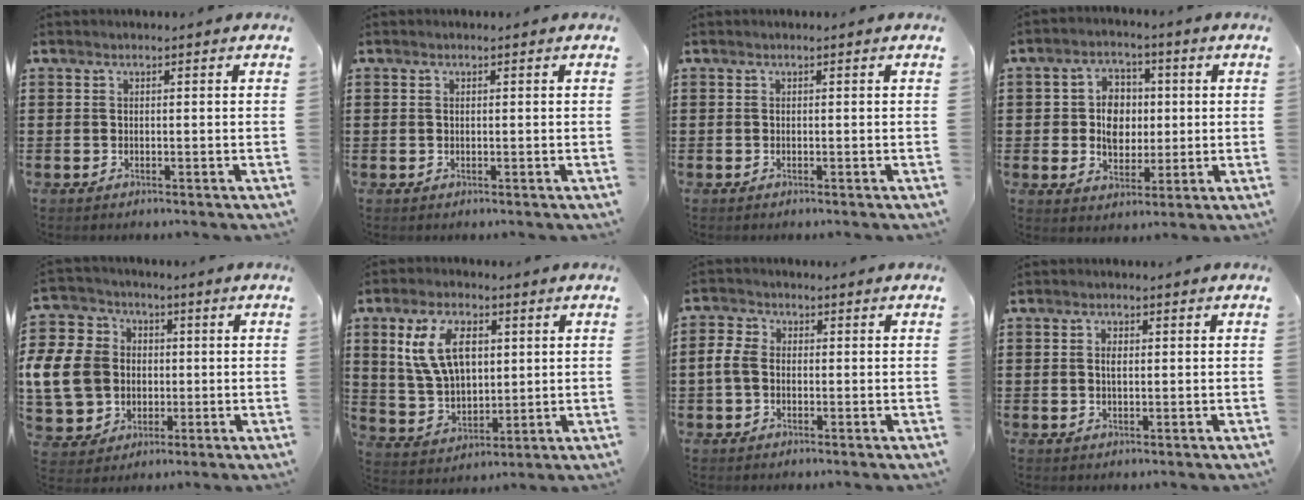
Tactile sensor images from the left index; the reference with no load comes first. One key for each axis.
{"total": 0.5, "fx": 0.1, "fy": 0.3, "fz": 0.4, "tx": -0.010, "ty": 0.000, "tz": 0.003}
{"total": 0.0}
{"total": 6.4, "fx": 0.5, "fy": 5.2, "fz": 3.6, "tx": -0.070, "ty": 0.011, "tz": 0.003}
{"total": 11.4, "fx": -0.2, "fy": 10.1, "fz": 5.4, "tx": -0.175, "ty": 0.016, "tz": -0.003}
{"total": 9.9, "fx": 3.7, "fy": 5.8, "fz": 7.1, "tx": -0.159, "ty": 0.011, "tz": 0.065}
{"total": 3.0, "fx": -0.7, "fy": 2.2, "fz": 2.0, "tx": -0.053, "ty": 0.002, "tz": -0.017}
{"total": 1.6, "fx": 0.3, "fy": 0.8, "fz": 1.3, "tx": -0.029, "ty": 0.005, "tz": 0.005}